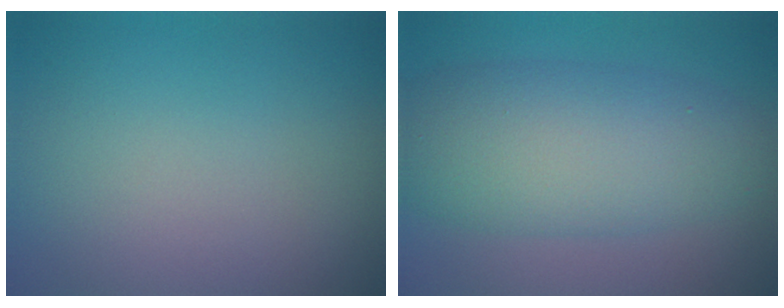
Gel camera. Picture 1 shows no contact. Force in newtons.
{"total": 7.4, "press": 7.4, "slide": 0.1}